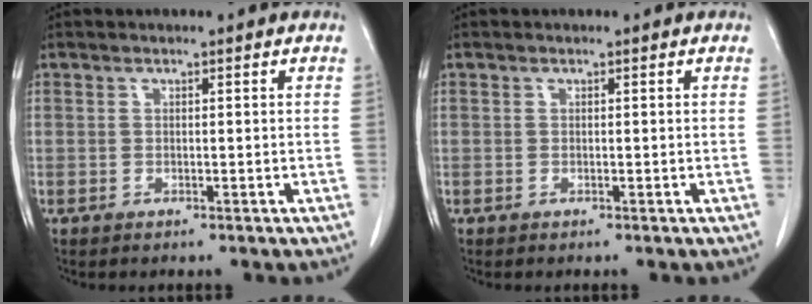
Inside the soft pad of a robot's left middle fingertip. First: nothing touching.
{"total": 0.0}